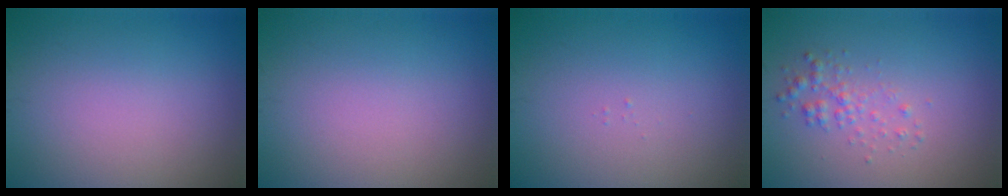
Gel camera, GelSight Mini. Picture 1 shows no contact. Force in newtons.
{"total": 0.0}
{"total": 0.0}
{"total": 1.6, "press": 1.6, "slide": 0.0}